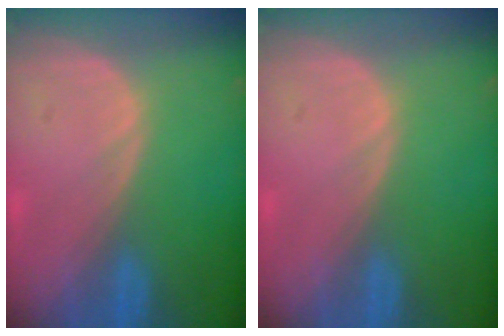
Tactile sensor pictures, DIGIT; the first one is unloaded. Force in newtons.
{"total": 0.0}